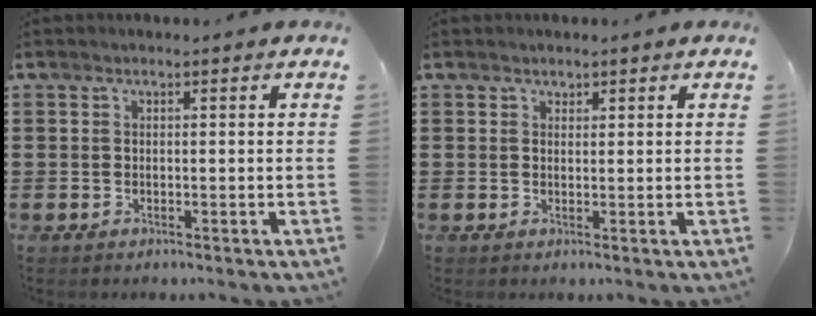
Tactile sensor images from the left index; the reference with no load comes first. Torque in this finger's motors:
{"motor_torque": [0.00, 0.03, -0.01, -0.01]}